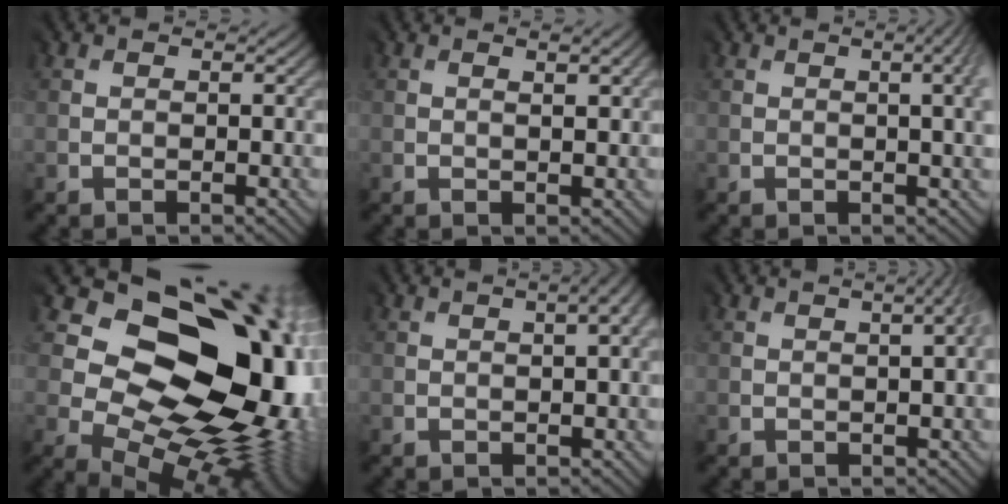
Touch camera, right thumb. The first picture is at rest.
{"total": 0.8, "force": [0.2, 0.1, 0.7], "torque": [-0.009, 0.001, 0.009]}
{"total": 4.5, "force": [-0.1, 1.2, 4.3], "torque": [-0.020, 0.013, -0.007]}
{"total": 18.9, "force": [1.9, 14.5, 11.8], "torque": [-0.150, -0.009, 0.061]}
{"total": 2.2, "force": [-0.2, 0.4, 2.2], "torque": [-0.012, 0.009, -0.007]}
{"total": 1.8, "force": [-0.4, 0.1, 1.8], "torque": [-0.004, 0.012, -0.013]}